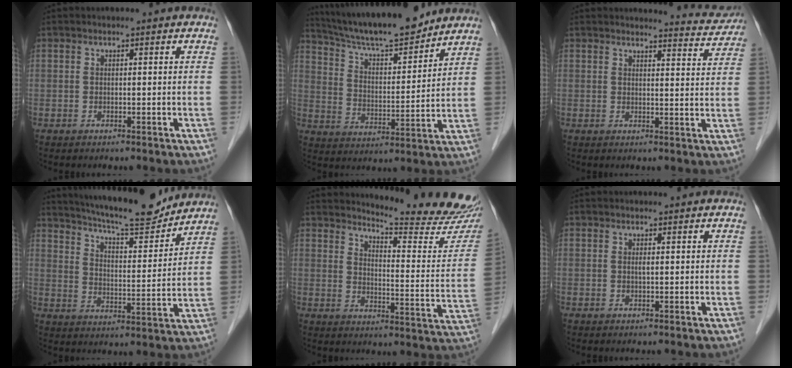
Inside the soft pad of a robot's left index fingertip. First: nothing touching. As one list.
[{"total": 15.8, "force": [14.3, 1.9, 6.4], "torque": [-0.113, 0.004, 0.239]}, {"total": 5.8, "force": [5.8, 0.3, -0.4], "torque": [0.001, -0.023, 0.055]}, {"total": 15.5, "force": [14.3, 1.7, 5.8], "torque": [-0.100, -0.006, 0.213]}, {"total": 18.3, "force": [17.5, 0.5, 5.4], "torque": [-0.075, -0.110, 0.207]}, {"total": 0.5, "force": [0.2, 0.0, 0.5], "torque": [-0.011, 0.000, 0.003]}]